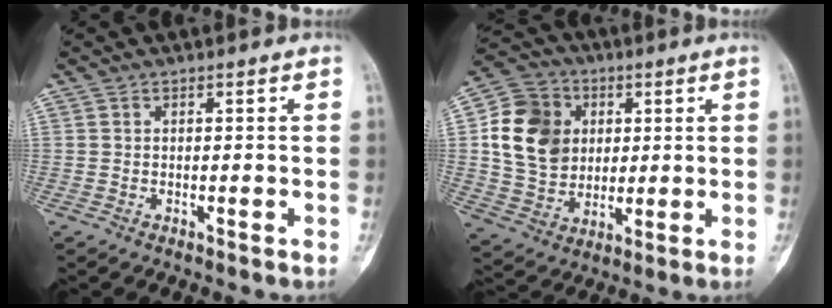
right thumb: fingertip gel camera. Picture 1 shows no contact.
{"total": 15.4, "force": [2.8, 12.6, 8.4], "torque": [-0.133, 0.002, 0.052]}